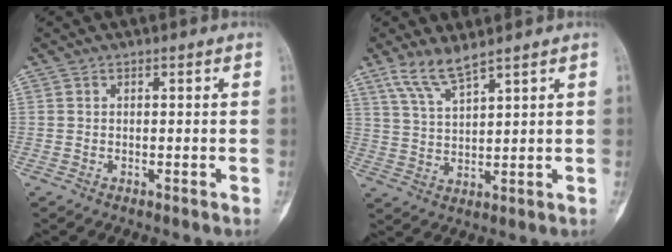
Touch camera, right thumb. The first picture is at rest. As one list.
[{"total": 6.2, "force": [4.8, 1.0, 3.8], "torque": [-0.079, -0.025, 0.101]}]